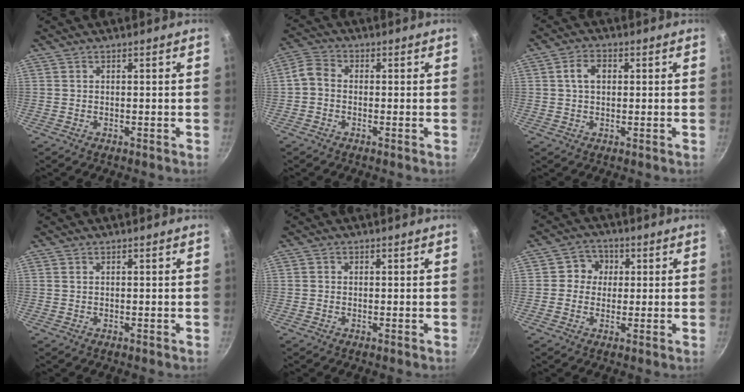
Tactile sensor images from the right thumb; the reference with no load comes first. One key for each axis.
{"total": 4.0, "fx": -0.8, "fy": 3.2, "fz": 2.3, "tx": -0.046, "ty": 0.018, "tz": -0.030}
{"total": 4.5, "fx": 0.9, "fy": 3.0, "fz": 3.2, "tx": -0.046, "ty": 0.008, "tz": 0.013}
{"total": 0.0}
{"total": 0.7, "fx": 0.0, "fy": 0.7, "fz": 0.1, "tx": 0.000, "ty": 0.003, "tz": -0.002}
{"total": 5.0, "fx": 0.7, "fy": 4.7, "fz": 1.4, "tx": 0.014, "ty": 0.007, "tz": 0.001}